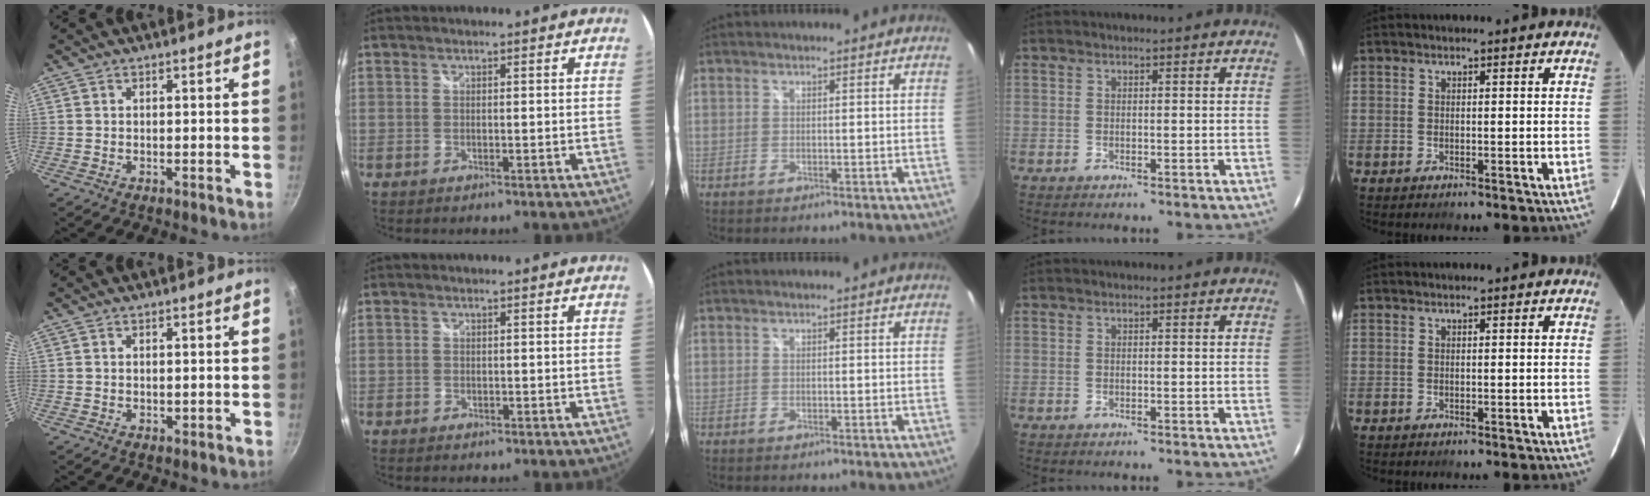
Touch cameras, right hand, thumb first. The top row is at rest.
{"thumb": {"total": 0.5, "force": [0.2, 0.4, 0.3], "torque": [-0.003, -0.001, 0.003]}, "index": {"total": 0.6, "force": [-0.4, 0.4, 0.1], "torque": [-0.003, 0.000, -0.008]}}